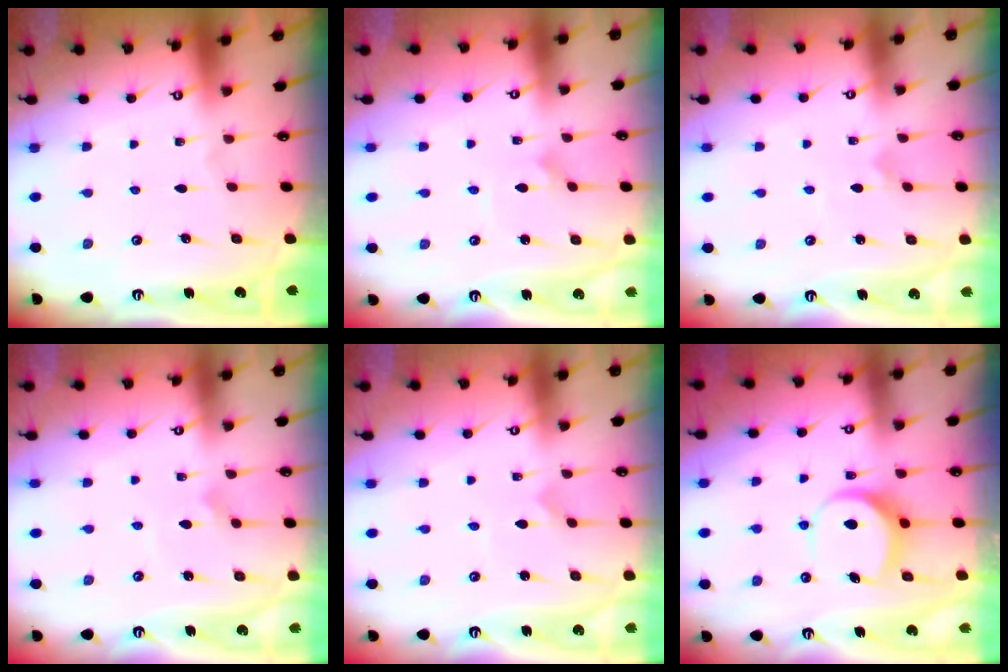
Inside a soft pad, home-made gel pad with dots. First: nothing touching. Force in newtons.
{"total": 2.3, "press": 2.3, "slide": 0.1}
{"total": 1.6, "press": 1.6, "slide": 0.0}
{"total": 2.4, "press": 2.4, "slide": 0.2}
{"total": 0.0}
{"total": 8.6, "press": 8.6, "slide": 0.5}